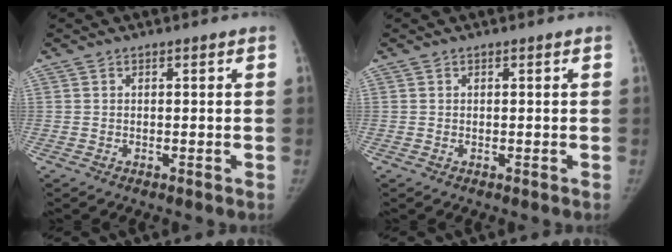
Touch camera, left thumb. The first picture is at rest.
{"total": 0.0}